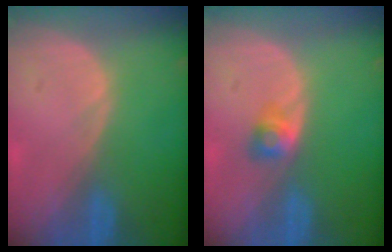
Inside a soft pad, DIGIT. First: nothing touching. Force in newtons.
{"total": 2.7, "press": 2.4, "slide": 1.1}